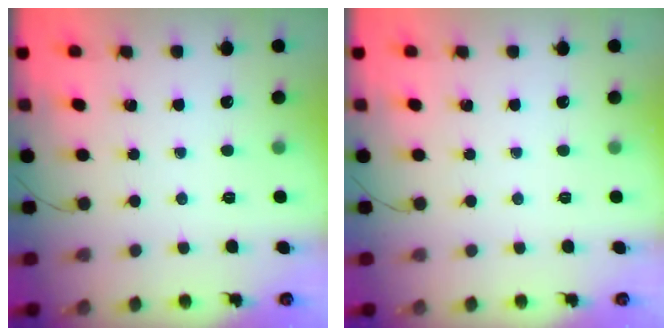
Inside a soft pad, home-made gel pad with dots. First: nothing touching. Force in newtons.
{"total": 0.0}